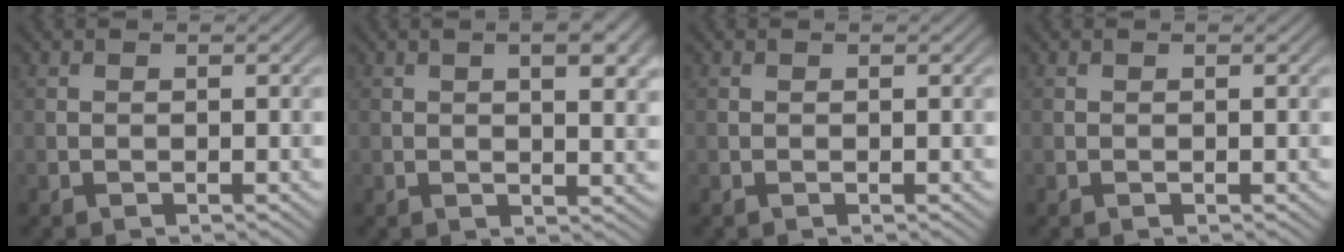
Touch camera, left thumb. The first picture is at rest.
{"total": 5.6, "force": [1.6, 1.7, 5.1], "torque": [-0.076, 0.000, 0.025]}
{"total": 0.0}
{"total": 0.0}